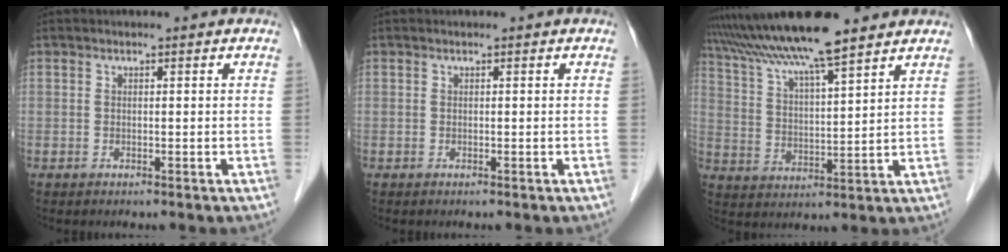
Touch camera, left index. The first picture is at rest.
{"total": 0.0}
{"total": 13.8, "force": [11.5, 0.3, 7.6], "torque": [-0.139, 0.020, 0.199]}